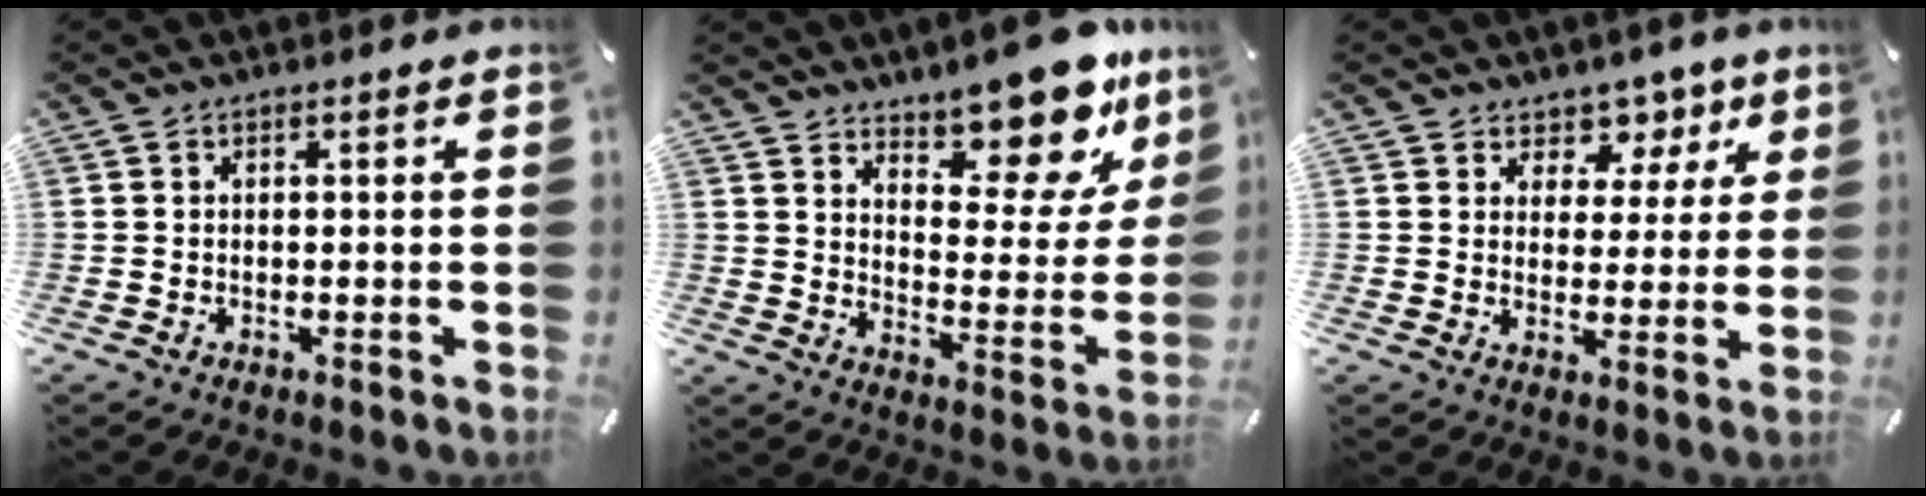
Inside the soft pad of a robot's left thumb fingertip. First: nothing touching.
{"total": 18.1, "force": [13.9, 7.3, 8.9], "torque": [-0.102, -0.120, 0.230]}
{"total": 6.9, "force": [4.6, 5.0, 1.0], "torque": [-0.007, -0.049, 0.077]}